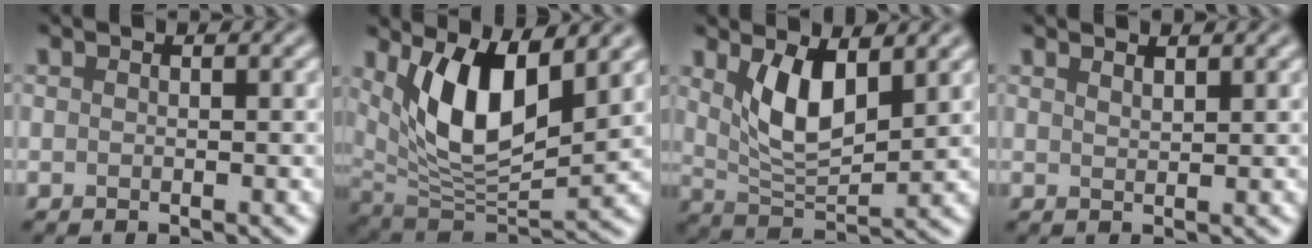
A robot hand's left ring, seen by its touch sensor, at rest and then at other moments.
{"total": 8.5, "force": [3.1, 3.6, 7.1], "torque": [-0.133, -0.022, 0.058]}
{"total": 5.3, "force": [2.0, 2.2, 4.3], "torque": [-0.088, -0.009, 0.041]}
{"total": 1.1, "force": [1.0, 0.2, 0.3], "torque": [0.000, -0.001, 0.017]}